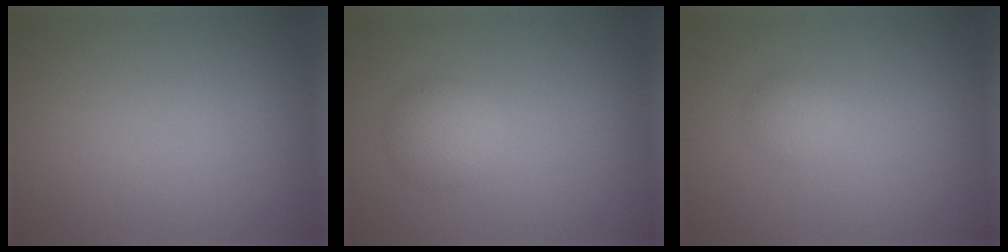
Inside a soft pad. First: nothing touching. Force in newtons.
{"total": 2.6, "press": 2.6, "slide": 0.1}
{"total": 1.4, "press": 1.4, "slide": 0.0}